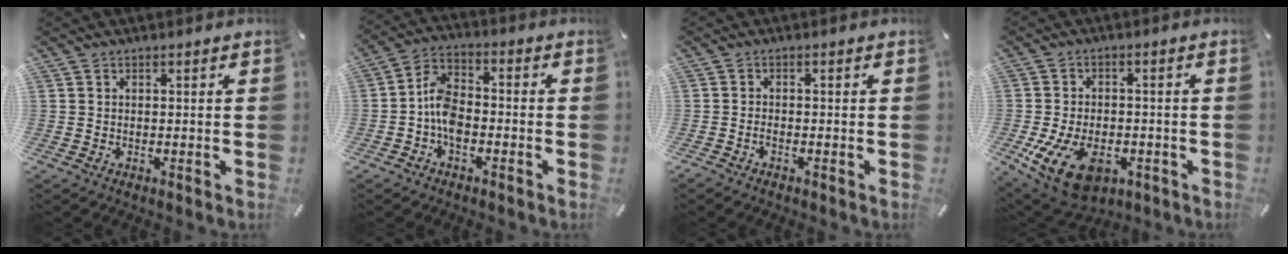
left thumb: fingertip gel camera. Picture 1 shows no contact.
{"total": 7.5, "force": [-2.9, 4.7, 5.1], "torque": [-0.102, 0.022, -0.053]}
{"total": 1.3, "force": [-0.9, 0.5, 0.8], "torque": [-0.017, 0.001, -0.017]}
{"total": 12.7, "force": [-5.0, 7.8, 8.7], "torque": [-0.177, 0.012, -0.085]}